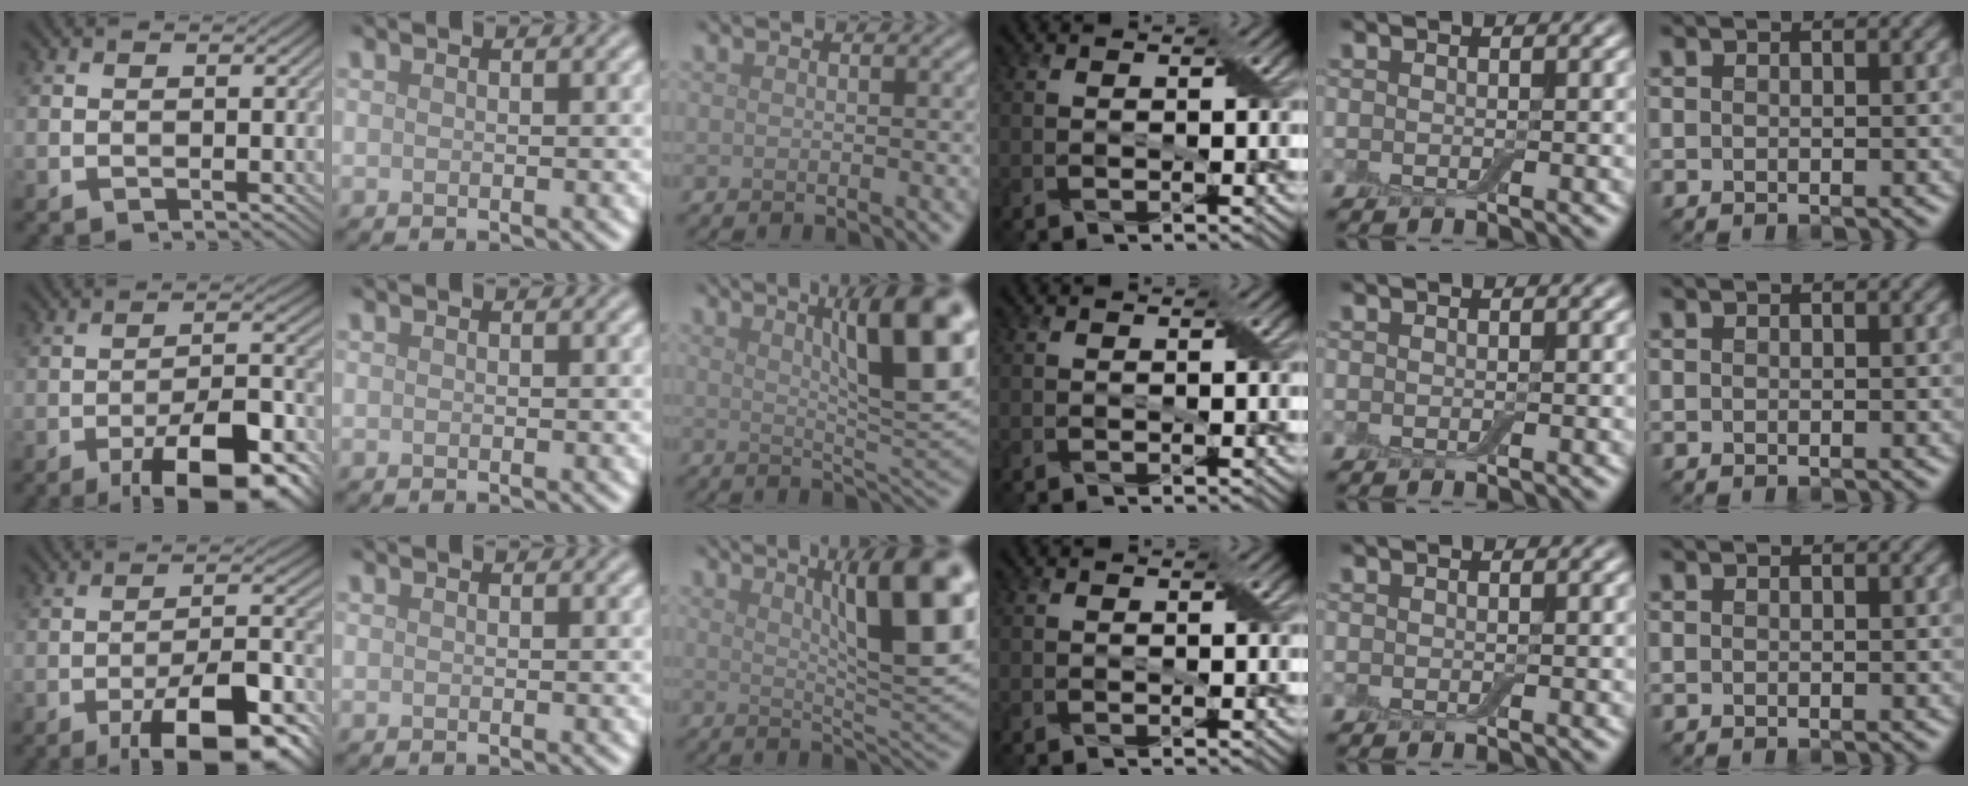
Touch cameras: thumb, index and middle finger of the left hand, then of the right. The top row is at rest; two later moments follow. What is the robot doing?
{"motion": "close", "object": "airpods case & airpods"}